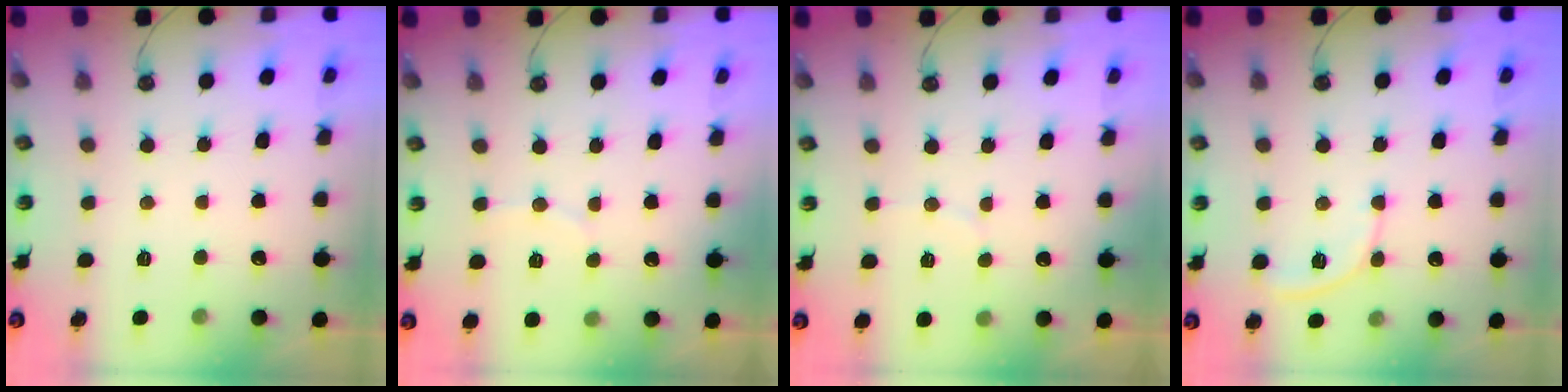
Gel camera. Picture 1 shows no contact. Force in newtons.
{"total": 5.5, "press": 5.4, "slide": 1.0}
{"total": 3.2, "press": 3.2, "slide": 0.3}
{"total": 5.5, "press": 5.5, "slide": 0.7}